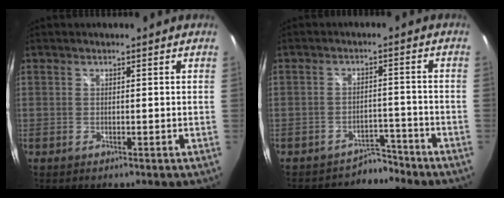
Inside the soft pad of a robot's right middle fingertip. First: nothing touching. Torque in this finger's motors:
{"motor_torque": [-0.41, -0.09, -0.09, -0.02]}